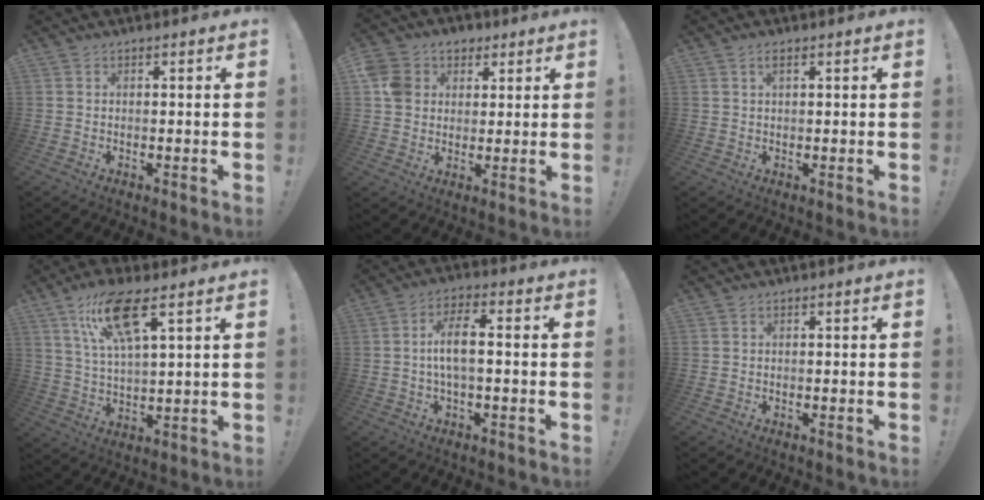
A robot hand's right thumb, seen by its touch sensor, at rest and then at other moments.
{"total": 9.0, "force": [2.5, 8.1, 3.1], "torque": [-0.037, 0.000, 0.052]}
{"total": 1.8, "force": [1.1, 0.6, 1.3], "torque": [-0.021, -0.002, 0.018]}
{"total": 13.5, "force": [7.8, 3.5, 10.5], "torque": [-0.196, -0.017, 0.134]}
{"total": 7.9, "force": [-0.2, 2.5, 7.5], "torque": [-0.135, 0.002, -0.009]}
{"total": 0.0}